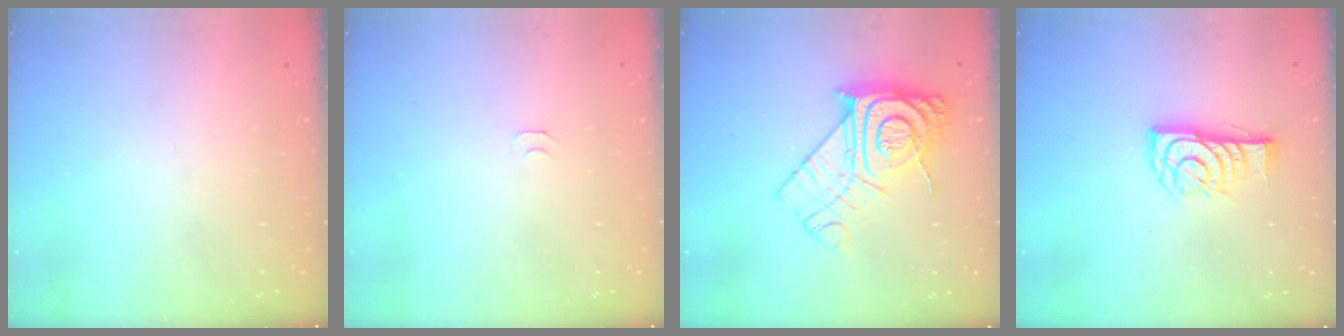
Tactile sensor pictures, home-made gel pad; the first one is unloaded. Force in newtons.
{"total": 5.1, "press": 5.1, "slide": 0.5}
{"total": 13.5, "press": 13.5, "slide": 1.1}
{"total": 11.5, "press": 11.4, "slide": 0.5}